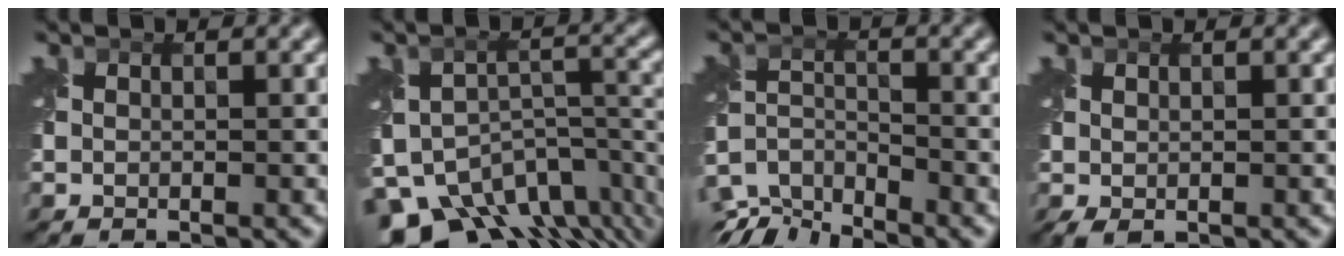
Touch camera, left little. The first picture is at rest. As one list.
[{"total": 12.4, "force": [-8.2, 6.4, 6.7], "torque": [-0.129, -0.012, -0.109]}, {"total": 6.7, "force": [-6.1, 1.7, 2.4], "torque": [-0.051, -0.017, -0.116]}, {"total": 0.8, "force": [0.1, 0.3, 0.7], "torque": [-0.022, -0.001, 0.005]}]